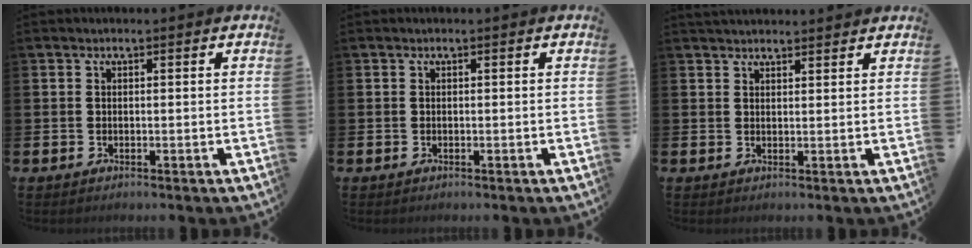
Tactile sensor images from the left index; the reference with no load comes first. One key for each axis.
{"total": 0.0}
{"total": 2.4, "fx": 2.3, "fy": 0.4, "fz": 0.1, "tx": 0.001, "ty": -0.010, "tz": 0.042}